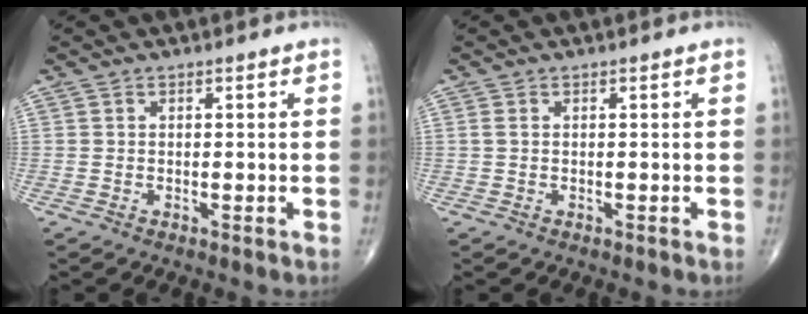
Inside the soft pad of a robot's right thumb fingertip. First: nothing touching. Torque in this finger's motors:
{"motor_torque": [-0.07, -0.09, 0.11, 0.03, -0.02]}